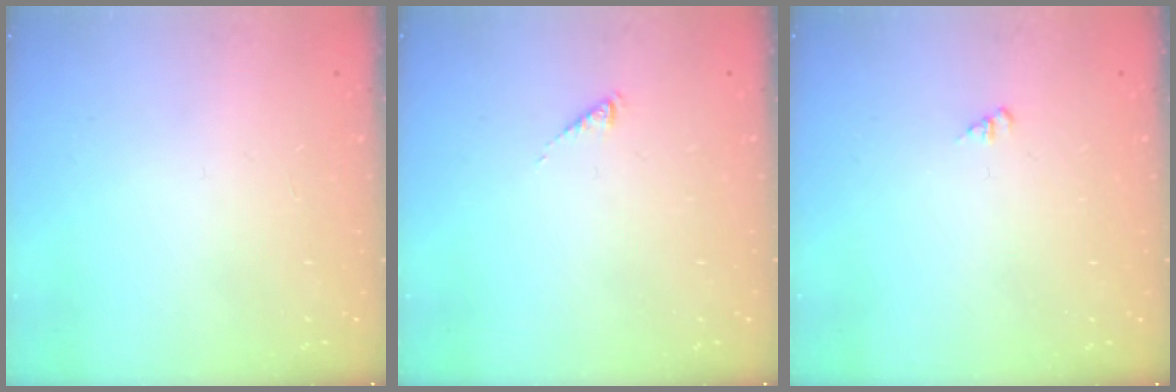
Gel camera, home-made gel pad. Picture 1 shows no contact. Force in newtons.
{"total": 0.0}
{"total": 1.3, "press": 1.3, "slide": 0.3}